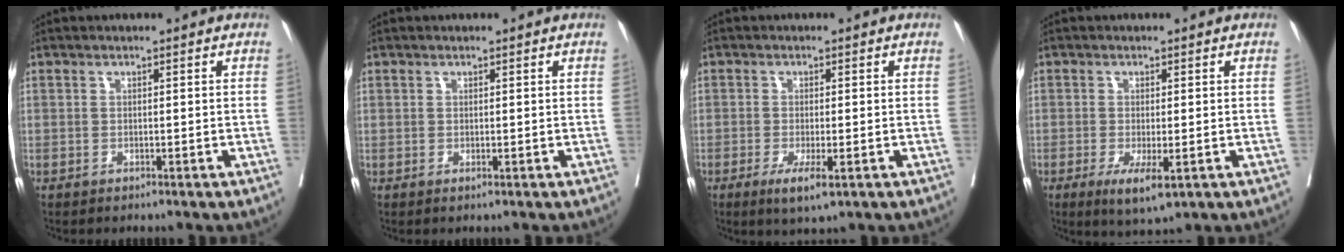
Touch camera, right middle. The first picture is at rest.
{"total": 0.7, "force": [0.3, 0.6, 0.0], "torque": [0.006, 0.001, 0.003]}
{"total": 4.0, "force": [-1.9, 0.8, 3.5], "torque": [-0.056, -0.009, -0.027]}
{"total": 4.9, "force": [-2.0, 1.2, 4.3], "torque": [-0.071, -0.012, -0.026]}